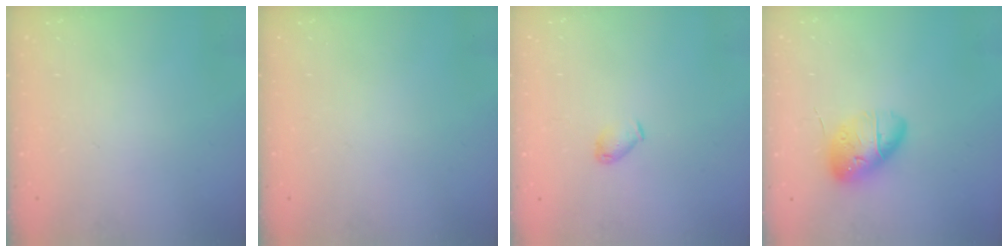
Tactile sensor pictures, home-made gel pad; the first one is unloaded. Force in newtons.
{"total": 0.0}
{"total": 4.1, "press": 4.1, "slide": 0.7}
{"total": 14.8, "press": 14.4, "slide": 3.4}